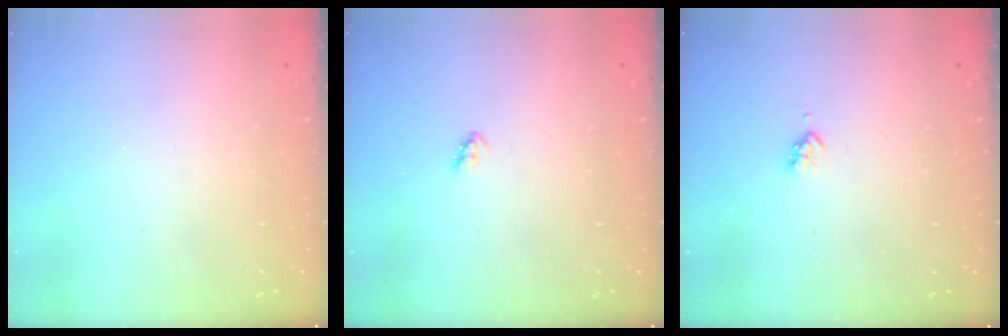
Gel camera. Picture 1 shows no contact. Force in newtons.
{"total": 2.7, "press": 2.7, "slide": 0.3}
{"total": 2.3, "press": 2.3, "slide": 0.4}